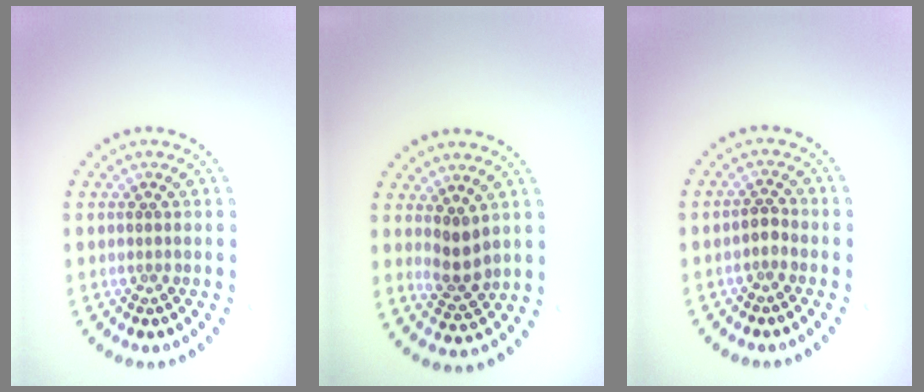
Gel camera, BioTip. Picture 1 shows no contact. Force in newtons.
{"total": 2.4, "press": 2.2, "slide": 1.0}
{"total": 0.9, "press": 0.8, "slide": 0.4}